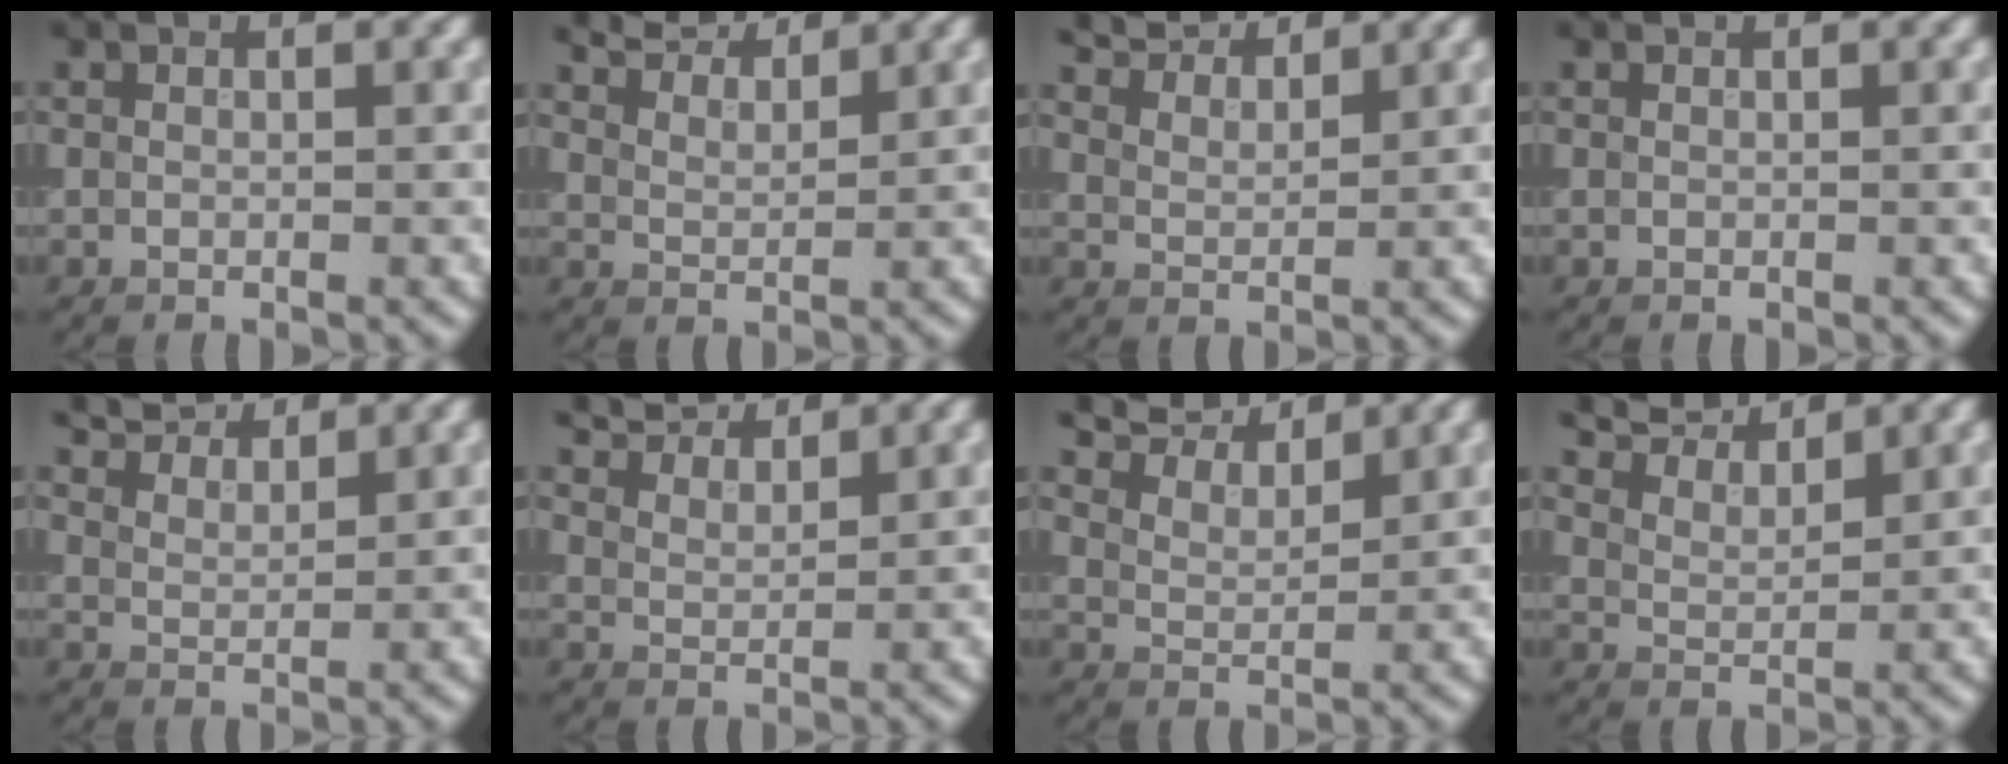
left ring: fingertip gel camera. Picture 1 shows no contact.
{"total": 5.7, "force": [5.2, 1.3, 1.8], "torque": [-0.043, 0.007, 0.087]}
{"total": 5.4, "force": [4.9, 1.4, 1.7], "torque": [-0.042, 0.006, 0.087]}
{"total": 0.0}
{"total": 5.8, "force": [5.2, 1.7, 2.0], "torque": [-0.048, 0.009, 0.089]}
{"total": 6.0, "force": [5.4, 1.7, 2.0], "torque": [-0.050, 0.010, 0.090]}
{"total": 8.1, "force": [7.1, 2.4, 3.1], "torque": [-0.072, 0.016, 0.113]}
{"total": 6.8, "force": [6.2, 1.7, 2.4], "torque": [-0.055, 0.013, 0.097]}